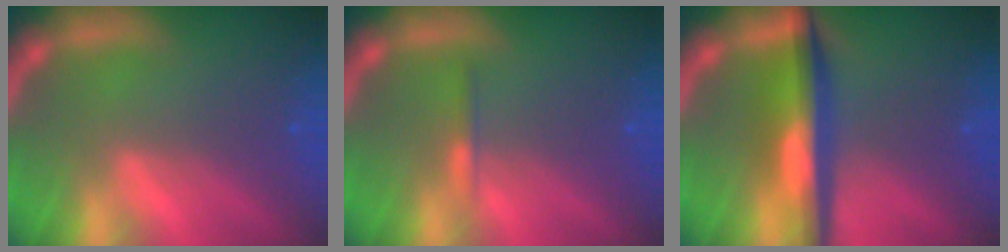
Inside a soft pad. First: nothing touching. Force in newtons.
{"total": 0.9}
{"total": 6.5}